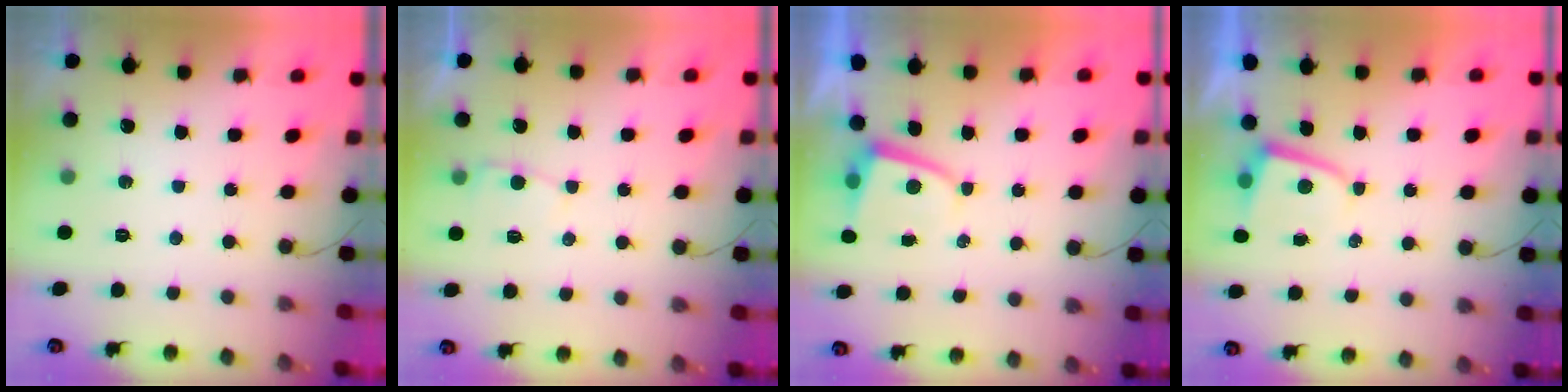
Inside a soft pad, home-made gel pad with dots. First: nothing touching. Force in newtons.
{"total": 3.6, "press": 3.5, "slide": 0.4}
{"total": 1.8, "press": 1.8, "slide": 0.3}
{"total": 1.6, "press": 1.6, "slide": 0.3}